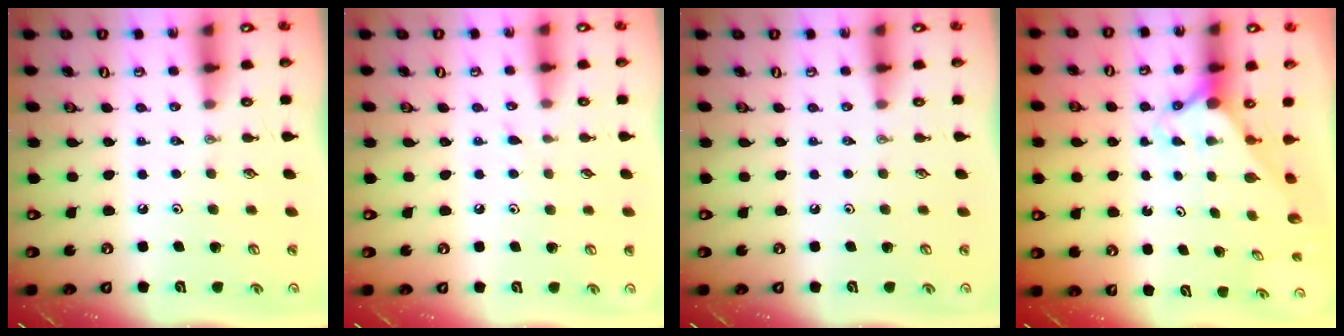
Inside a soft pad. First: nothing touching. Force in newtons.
{"total": 6.0, "press": 6.0, "slide": 0.4}
{"total": 0.0}
{"total": 2.2, "press": 2.2, "slide": 0.2}